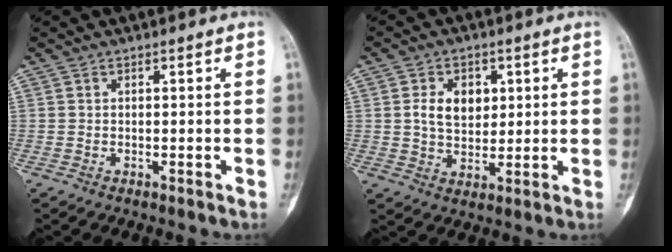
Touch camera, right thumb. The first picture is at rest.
{"total": 7.2, "force": [1.7, 5.1, 4.8], "torque": [-0.056, -0.008, 0.029]}